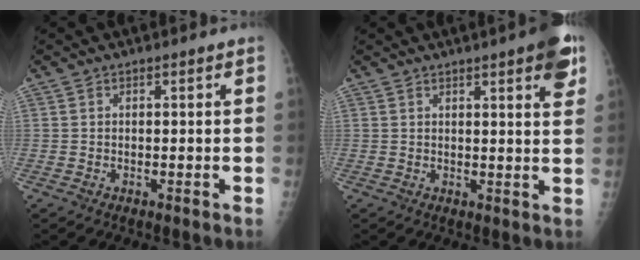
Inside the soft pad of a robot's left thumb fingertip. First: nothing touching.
{"total": 7.3, "force": [3.9, 1.3, 6.0], "torque": [-0.065, -0.012, 0.044]}